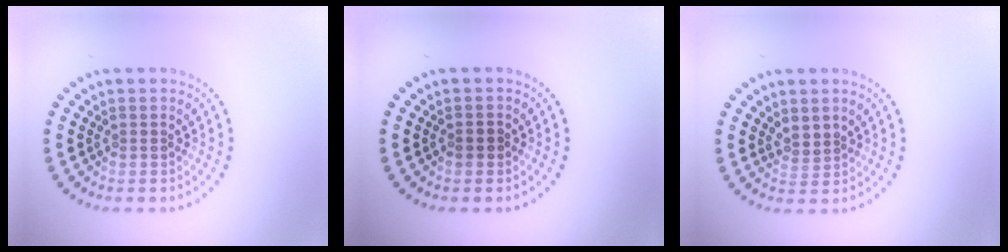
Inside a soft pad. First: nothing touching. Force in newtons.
{"total": 0.9, "press": 0.8, "slide": 0.3}
{"total": 1.5, "press": 1.2, "slide": 0.9}